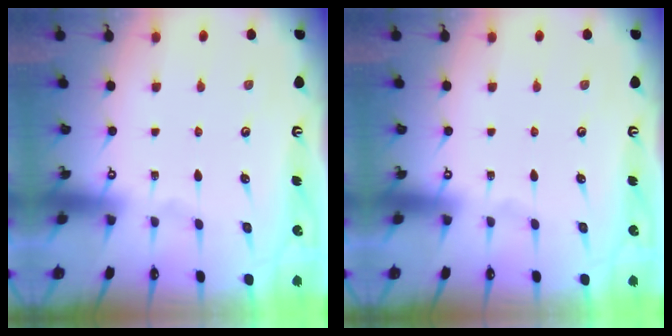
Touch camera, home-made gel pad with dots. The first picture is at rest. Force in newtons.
{"total": 0.0}